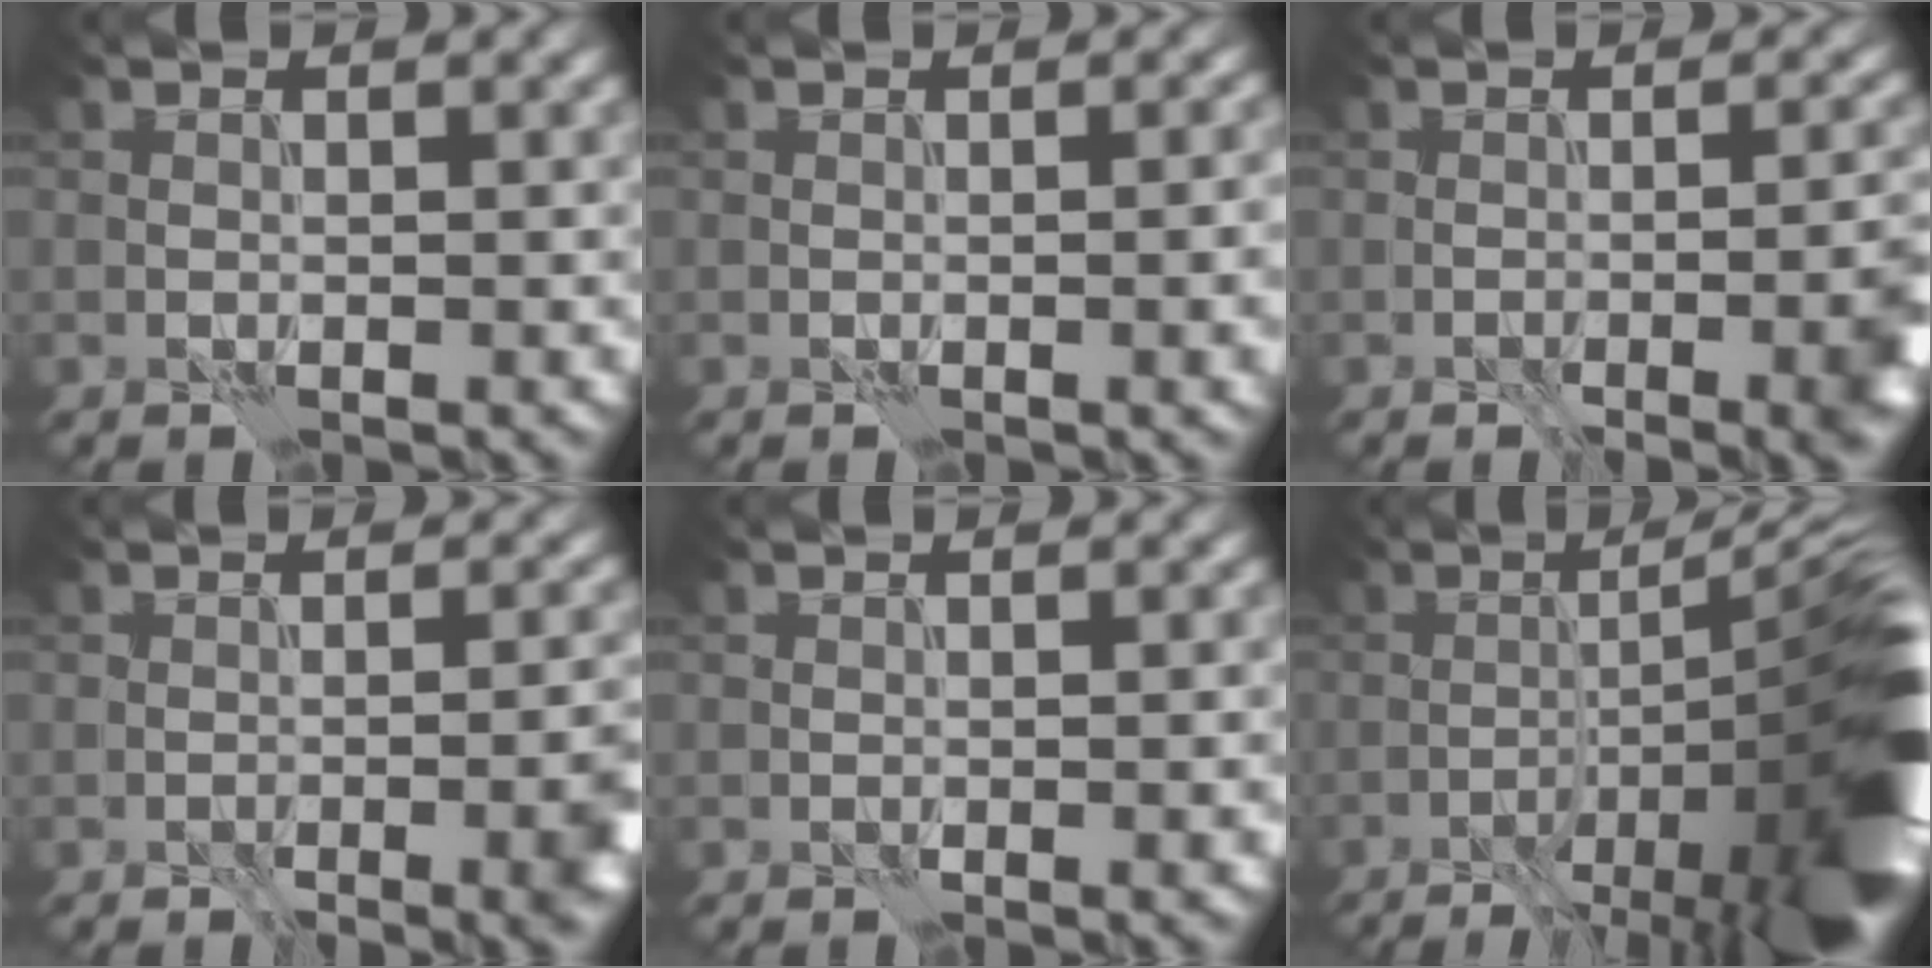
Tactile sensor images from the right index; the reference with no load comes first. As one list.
[{"total": 2.4, "force": [-0.3, 0.5, 2.3], "torque": [-0.028, -0.001, -0.005]}, {"total": 5.3, "force": [-2.4, 1.4, 4.6], "torque": [-0.052, -0.002, -0.030]}, {"total": 4.7, "force": [-2.2, 1.1, 3.9], "torque": [-0.049, -0.001, -0.028]}, {"total": 0.7, "force": [-0.3, -0.1, 0.6], "torque": [-0.007, -0.003, -0.004]}, {"total": 15.7, "force": [-5.8, 3.7, 14.1], "torque": [-0.151, 0.001, -0.078]}]